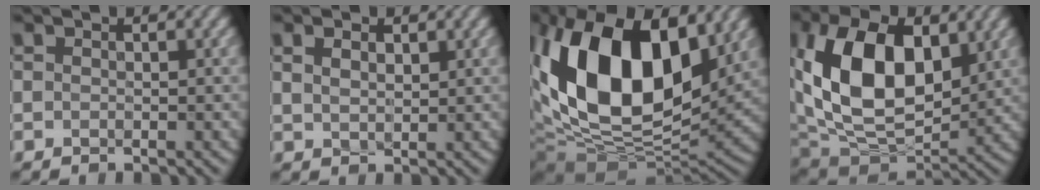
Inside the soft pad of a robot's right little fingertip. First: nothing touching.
{"total": 2.0, "force": [0.9, 1.1, 1.4], "torque": [-0.029, -0.001, 0.021]}
{"total": 16.9, "force": [4.4, 9.9, 13.0], "torque": [-0.254, 0.008, 0.073]}
{"total": 13.0, "force": [2.2, 8.3, 9.8], "torque": [-0.189, -0.001, 0.037]}